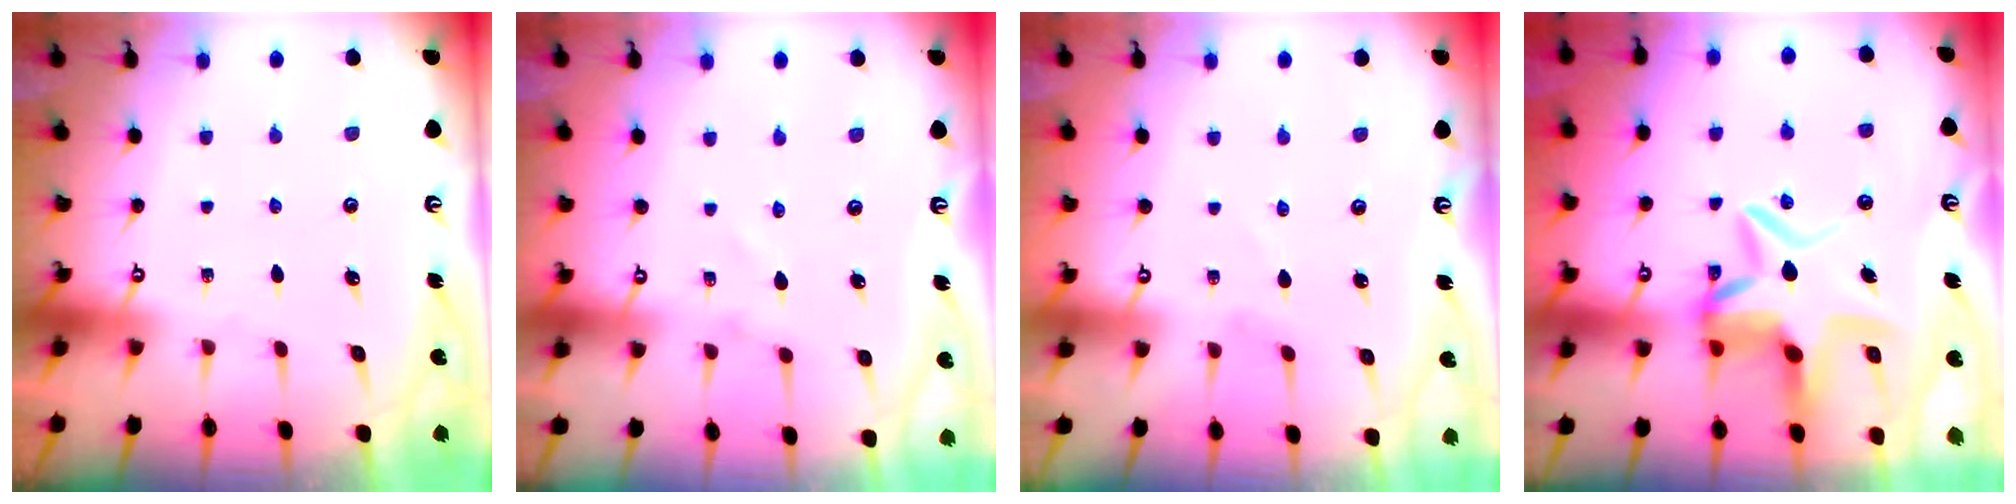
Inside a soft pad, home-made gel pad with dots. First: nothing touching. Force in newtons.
{"total": 1.2, "press": 1.2, "slide": 0.0}
{"total": 1.5, "press": 1.5, "slide": 0.1}
{"total": 9.7, "press": 9.2, "slide": 2.8}